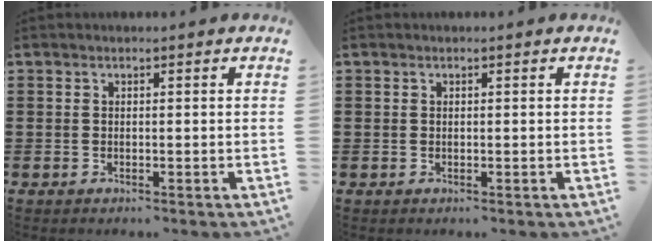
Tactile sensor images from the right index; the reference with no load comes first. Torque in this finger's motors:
{"motor_torque": [-0.10, -0.12, 0.02, 0.01]}